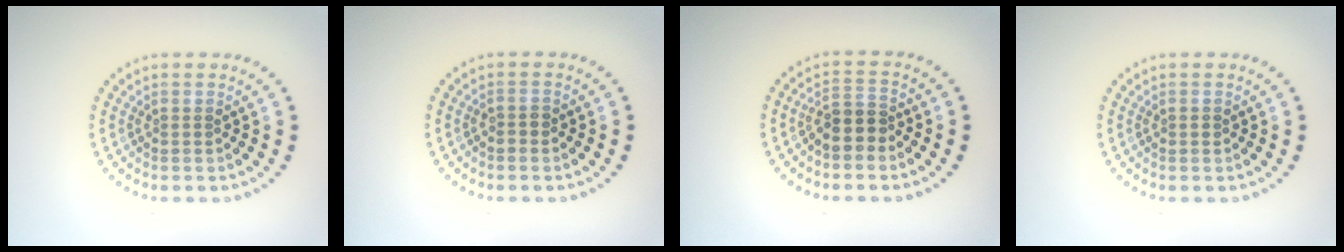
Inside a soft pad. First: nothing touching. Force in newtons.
{"total": 0.9, "press": 0.8, "slide": 0.3}
{"total": 2.3, "press": 1.9, "slide": 1.2}
{"total": 0.6, "press": 0.6, "slide": 0.2}